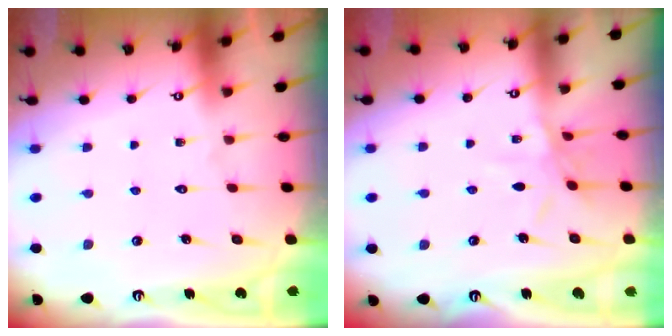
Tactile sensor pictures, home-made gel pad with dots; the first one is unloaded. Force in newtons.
{"total": 6.6, "press": 6.5, "slide": 0.7}